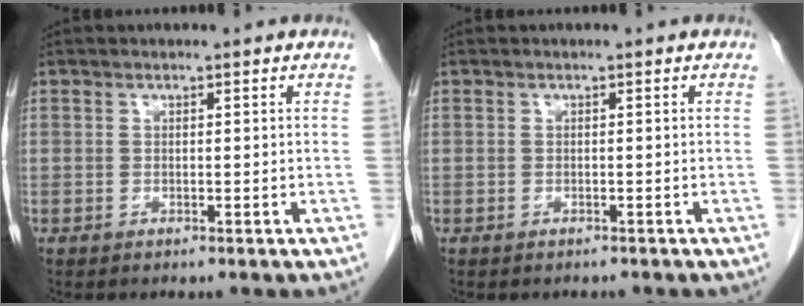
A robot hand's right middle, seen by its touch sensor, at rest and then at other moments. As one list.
[{"total": 0.9, "force": [-0.8, 0.4, 0.1], "torque": [-0.009, 0.001, -0.013]}]